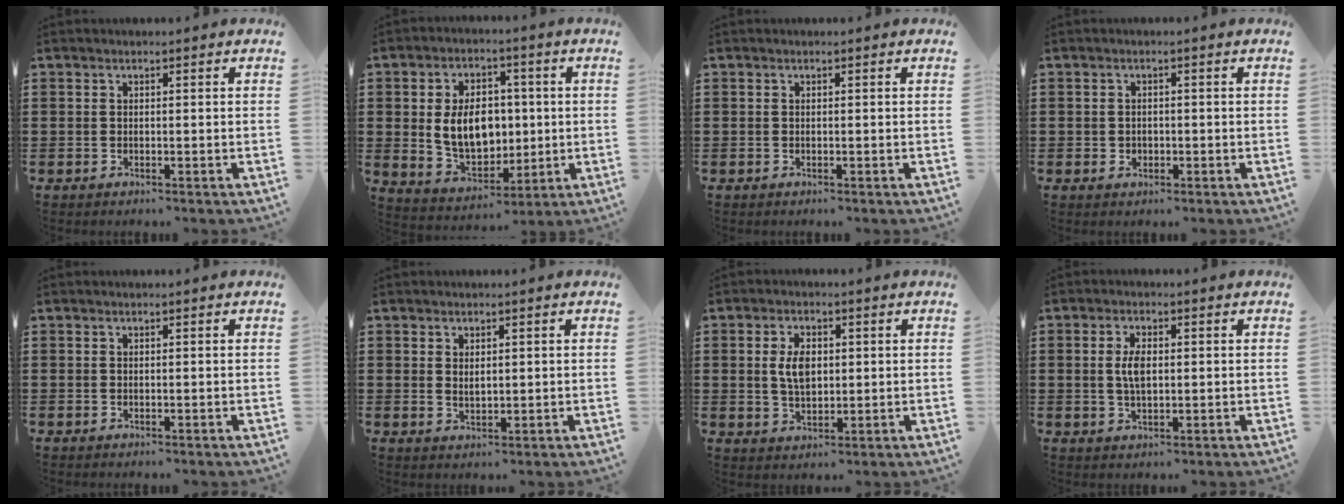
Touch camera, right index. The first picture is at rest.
{"total": 9.3, "force": [0.6, 6.5, 6.6], "torque": [-0.117, 0.006, 0.005]}
{"total": 0.0}
{"total": 1.1, "force": [-0.1, 1.1, 0.3], "torque": [-0.010, 0.005, -0.004]}
{"total": 0.0}
{"total": 1.4, "force": [0.7, 0.7, 0.9], "torque": [-0.019, 0.004, 0.013]}
{"total": 5.0, "force": [0.7, 2.9, 4.1], "torque": [-0.086, 0.007, 0.005]}
{"total": 4.0, "force": [0.4, 1.7, 3.6], "torque": [-0.079, 0.004, 0.002]}